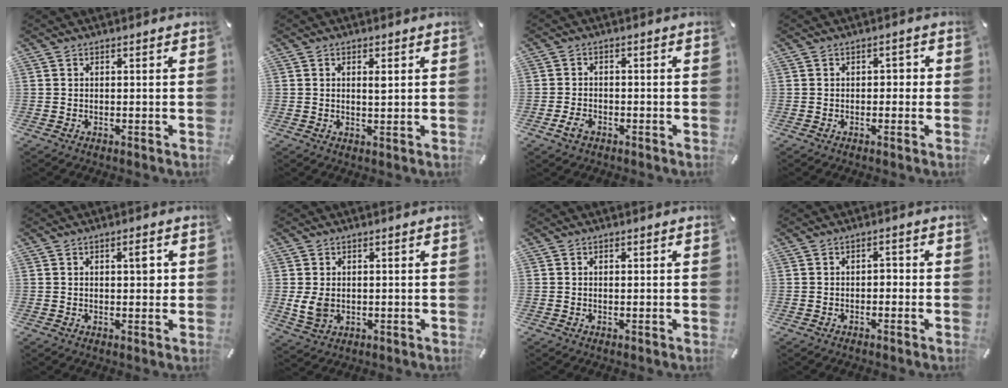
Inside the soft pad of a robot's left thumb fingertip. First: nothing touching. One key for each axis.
{"total": 2.0, "fx": 0.6, "fy": 0.7, "fz": 1.8, "tx": -0.030, "ty": -0.001, "tz": 0.008}
{"total": 3.5, "fx": -1.8, "fy": 2.3, "fz": 1.9, "tx": -0.045, "ty": 0.004, "tz": -0.036}
{"total": 1.6, "fx": -0.8, "fy": 1.1, "fz": 0.8, "tx": -0.017, "ty": 0.009, "tz": -0.020}
{"total": 3.4, "fx": 0.8, "fy": 1.6, "fz": 3.0, "tx": -0.036, "ty": -0.001, "tz": 0.005}
{"total": 5.4, "fx": 0.1, "fy": 4.3, "fz": 3.2, "tx": -0.068, "ty": -0.003, "tz": 0.003}
{"total": 0.6, "fx": 0.1, "fy": 0.4, "fz": 0.5, "tx": -0.009, "ty": 0.001, "tz": 0.000}
{"total": 1.8, "fx": -1.1, "fy": 1.0, "fz": 0.9, "tx": -0.020, "ty": 0.010, "tz": -0.026}